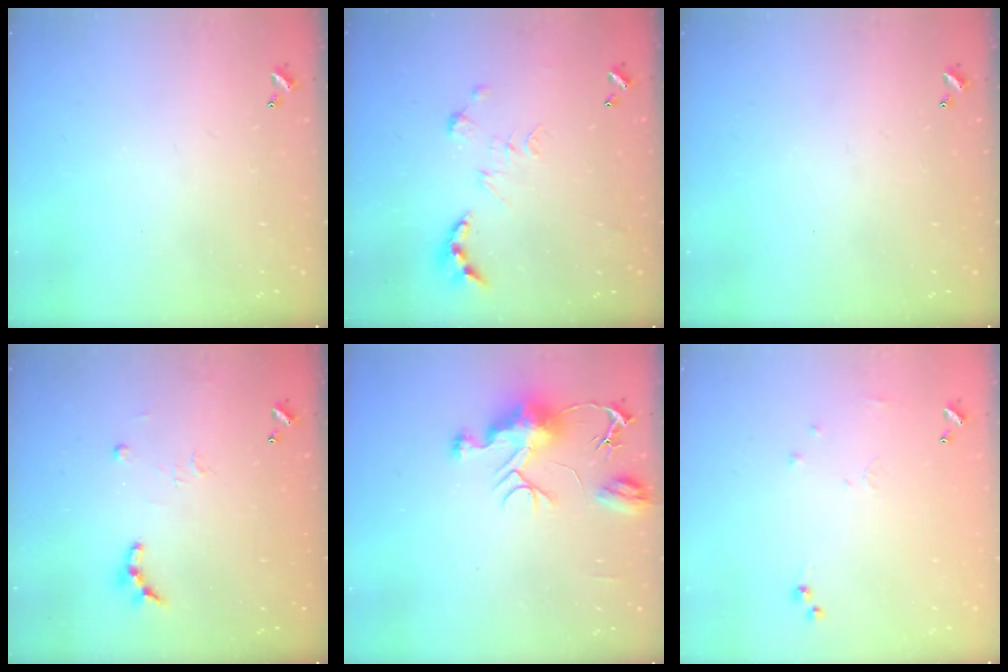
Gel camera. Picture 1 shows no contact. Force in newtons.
{"total": 0.0}
{"total": 0.0}
{"total": 7.8, "press": 7.8, "slide": 0.4}
{"total": 9.7, "press": 9.6, "slide": 0.9}
{"total": 6.2, "press": 6.2, "slide": 0.9}